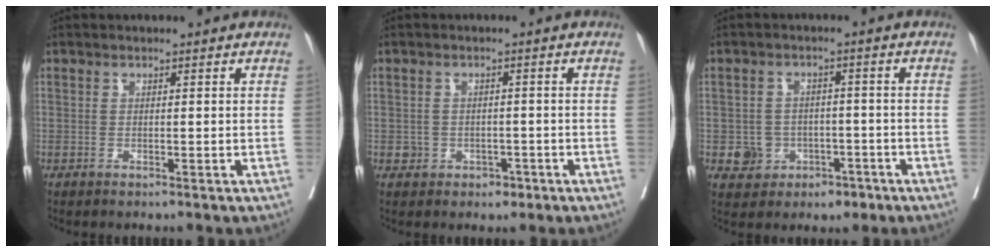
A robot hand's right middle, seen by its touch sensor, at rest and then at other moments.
{"total": 2.6, "force": [-1.1, 2.2, 0.9], "torque": [-0.004, 0.010, -0.008]}
{"total": 5.3, "force": [-2.2, 4.6, 1.2], "torque": [-0.007, 0.015, -0.022]}